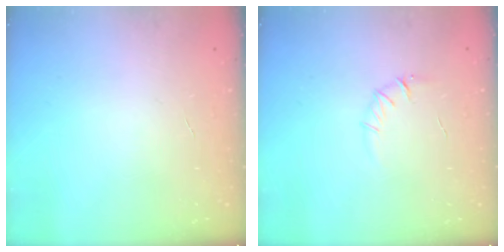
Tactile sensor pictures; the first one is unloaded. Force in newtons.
{"total": 4.7, "press": 4.4, "slide": 1.5}